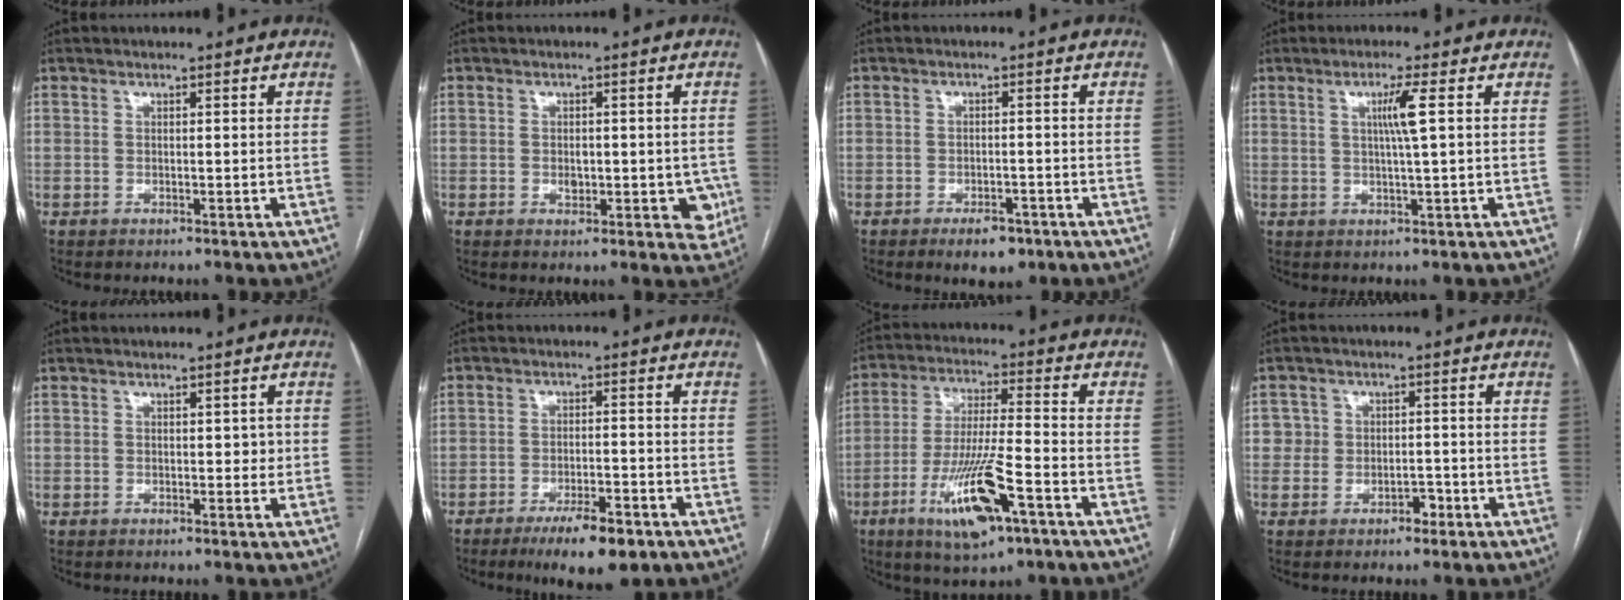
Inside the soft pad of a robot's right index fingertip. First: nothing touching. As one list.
[{"total": 5.5, "force": [-0.8, 3.1, 4.5], "torque": [-0.032, 0.000, -0.006]}, {"total": 4.4, "force": [-2.8, 2.1, 2.6], "torque": [-0.040, 0.000, -0.034]}, {"total": 4.0, "force": [1.0, -0.7, 3.8], "torque": [-0.075, -0.003, 0.016]}, {"total": 1.4, "force": [0.2, 1.0, 1.0], "torque": [-0.012, 0.006, 0.002]}, {"total": 8.3, "force": [-5.4, 2.0, 6.0], "torque": [-0.099, -0.010, -0.082]}, {"total": 13.8, "force": [-6.5, 2.2, 12.0], "torque": [-0.229, -0.017, -0.109]}, {"total": 3.5, "force": [-1.0, 3.2, 0.9], "torque": [0.010, 0.015, -0.013]}]